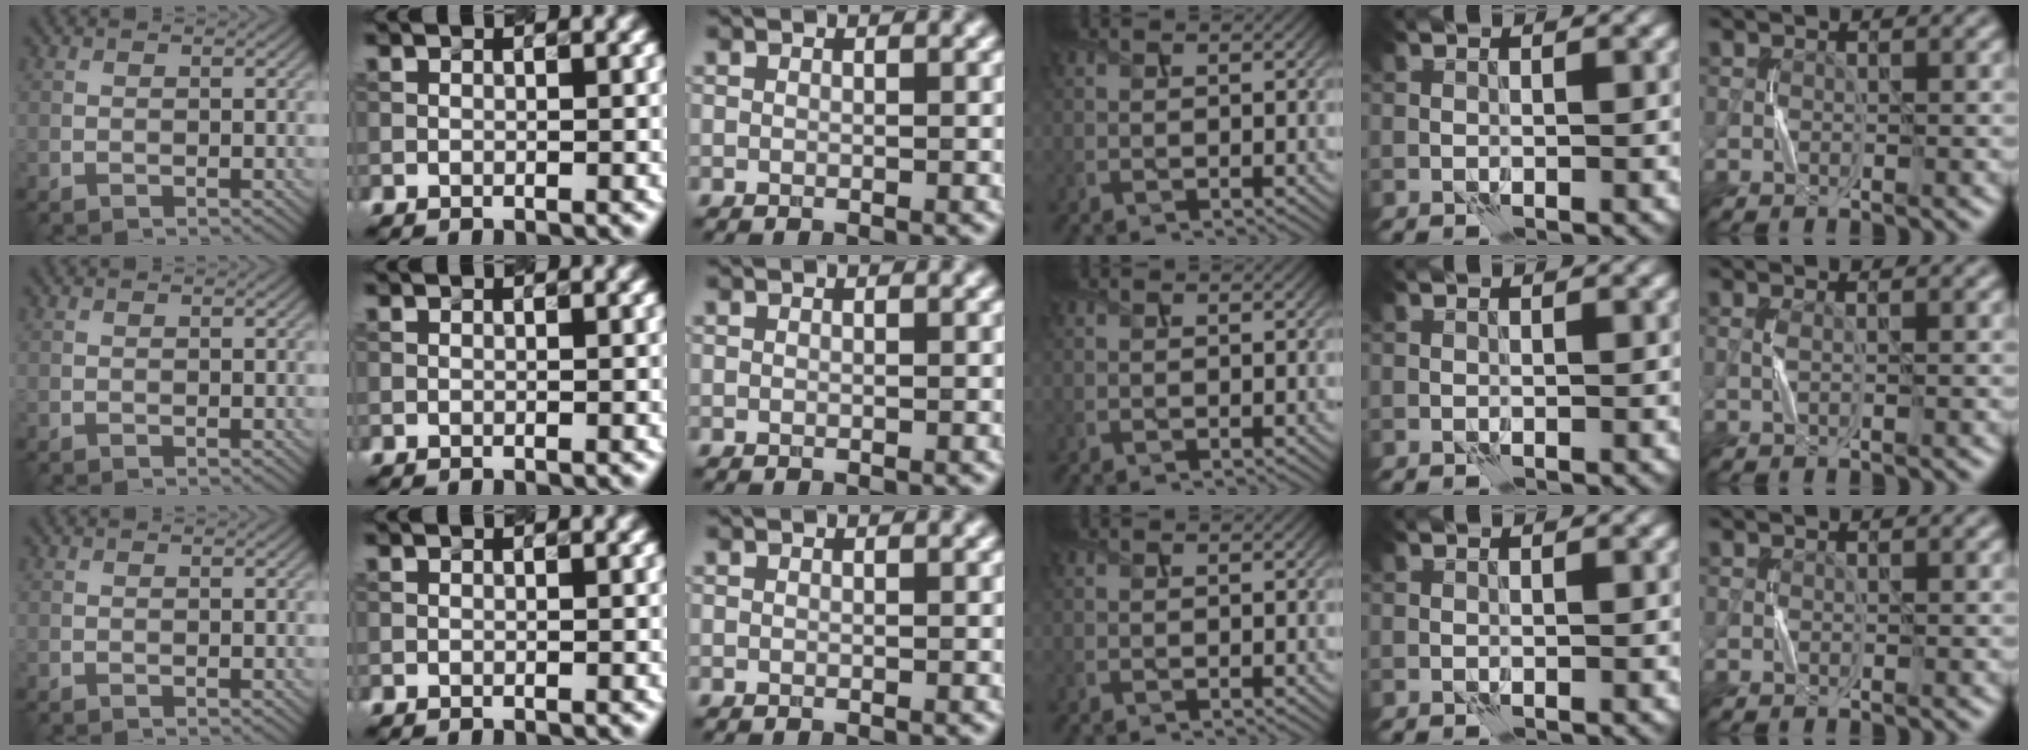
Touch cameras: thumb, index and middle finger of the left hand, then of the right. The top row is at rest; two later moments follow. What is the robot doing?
{"motion": "press", "object": "button"}